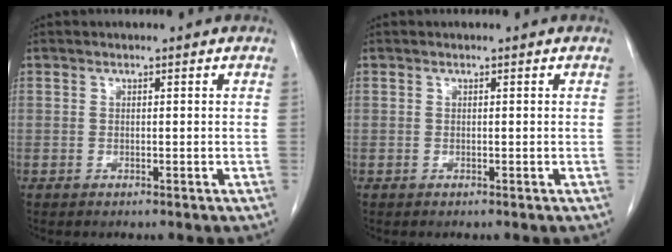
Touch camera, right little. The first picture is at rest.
{"total": 0.0}